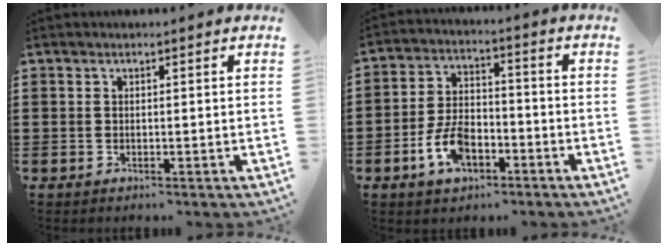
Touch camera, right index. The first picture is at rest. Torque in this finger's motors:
{"motor_torque": [1.32, 0.81, 0.38, 0.17]}